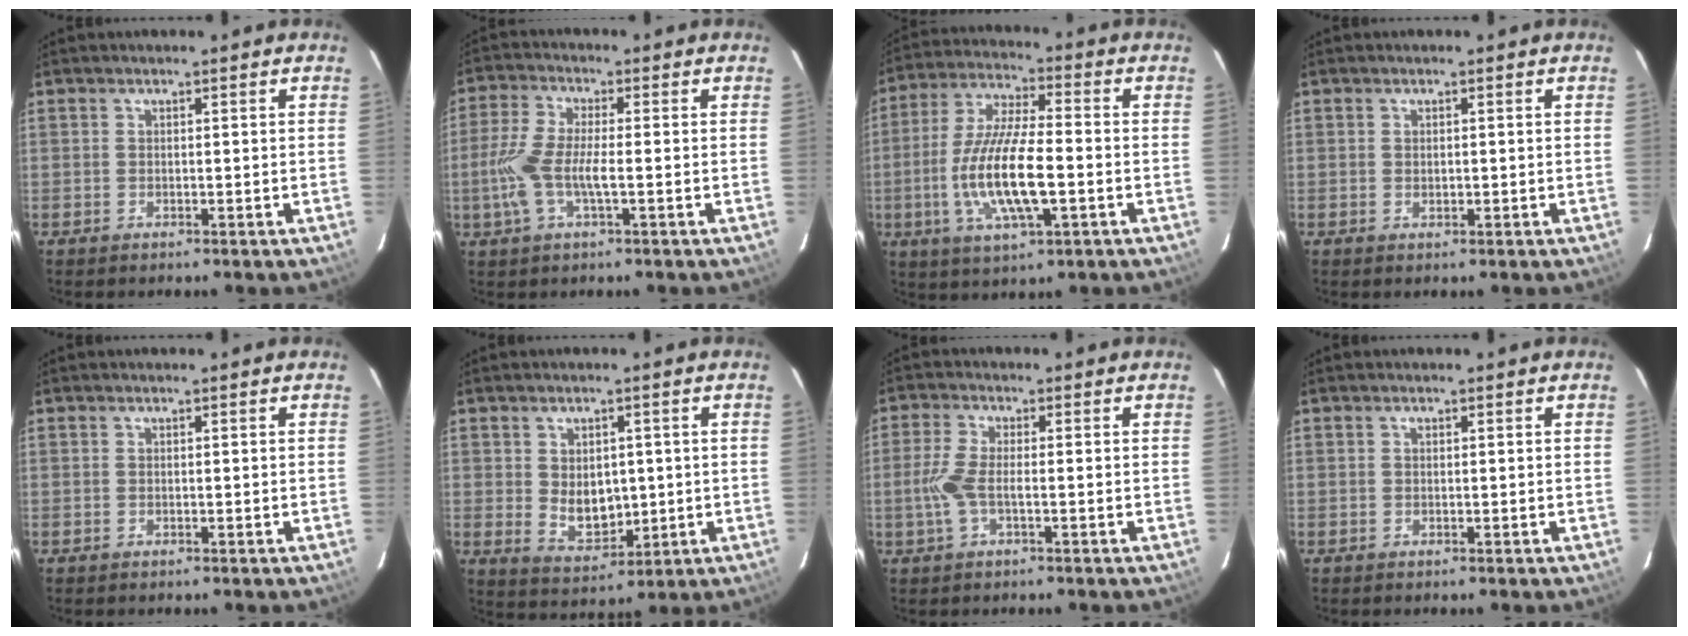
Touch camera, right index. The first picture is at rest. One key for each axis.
{"total": 8.7, "fx": -1.8, "fy": 2.3, "fz": 8.2, "tx": -0.183, "ty": 0.000, "tz": -0.037}
{"total": 14.9, "fx": -3.5, "fy": 4.0, "fz": 13.9, "tx": -0.286, "ty": -0.008, "tz": -0.065}
{"total": 0.9, "fx": 0.1, "fy": 0.7, "fz": 0.6, "tx": -0.009, "ty": 0.001, "tz": 0.003}
{"total": 0.0}
{"total": 5.6, "fx": 0.7, "fy": 4.4, "fz": 3.4, "tx": -0.056, "ty": -0.004, "tz": 0.027}
{"total": 5.4, "fx": -1.2, "fy": 1.6, "fz": 5.0, "tx": -0.116, "ty": 0.002, "tz": -0.025}
{"total": 0.0}